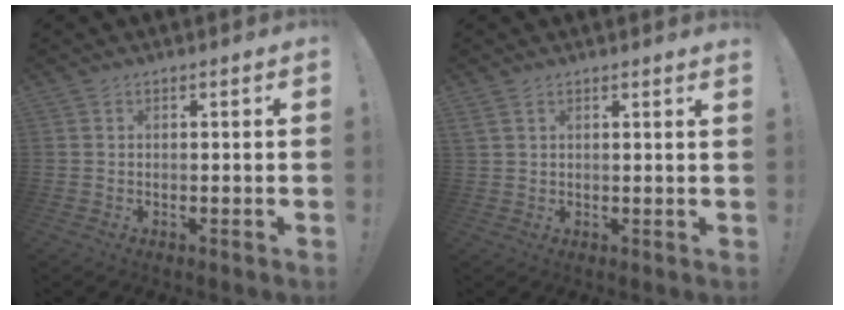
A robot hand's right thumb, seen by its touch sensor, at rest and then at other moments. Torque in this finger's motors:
{"motor_torque": [0.01, 0.10, 0.06, 0.03, 0.05]}